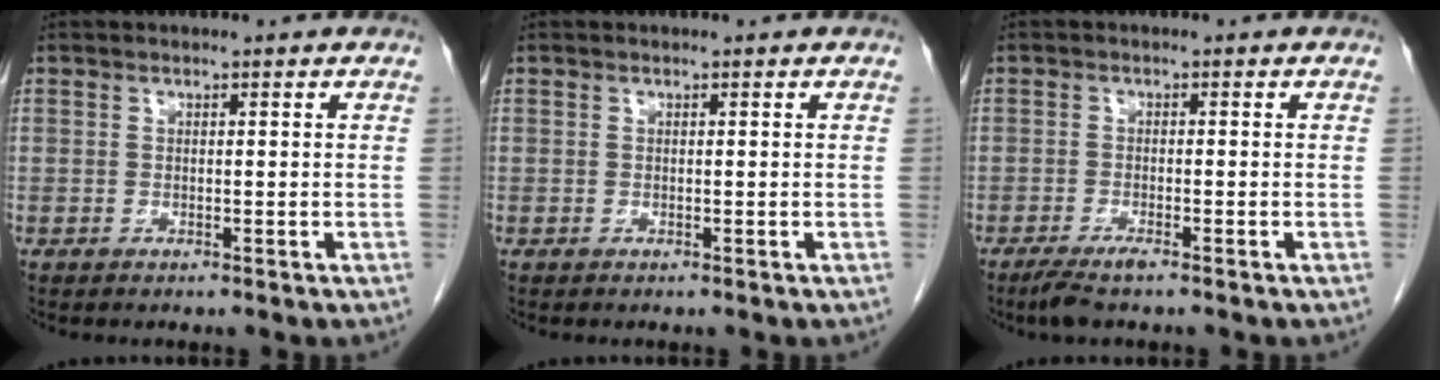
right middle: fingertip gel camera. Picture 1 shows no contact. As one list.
[{"total": 0.0}, {"total": 3.1, "force": [-2.3, 0.2, 2.1], "torque": [-0.042, -0.007, -0.045]}]